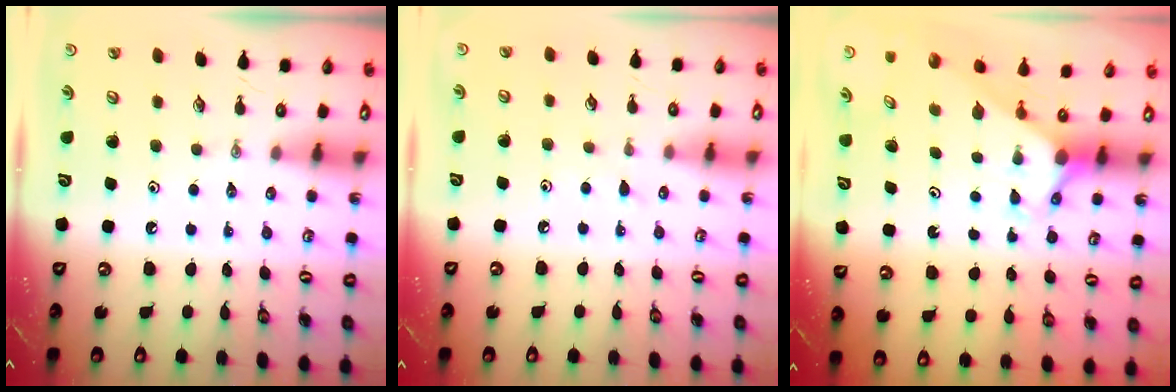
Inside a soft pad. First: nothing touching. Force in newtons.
{"total": 3.7, "press": 3.7, "slide": 0.4}
{"total": 2.6, "press": 2.6, "slide": 0.0}